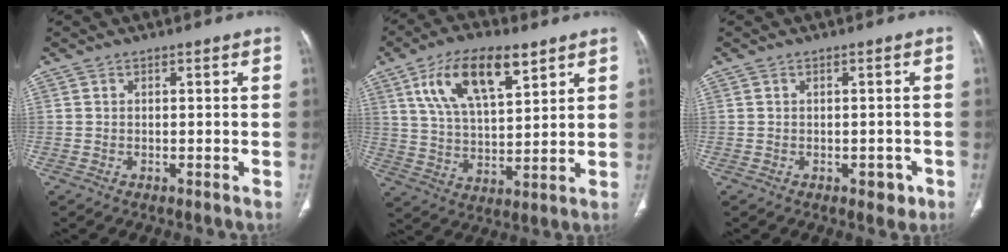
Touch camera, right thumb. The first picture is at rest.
{"total": 15.4, "force": [7.9, 6.6, 11.5], "torque": [-0.185, -0.020, 0.146]}
{"total": 2.6, "force": [-1.1, 1.6, 1.7], "torque": [-0.006, 0.004, -0.009]}